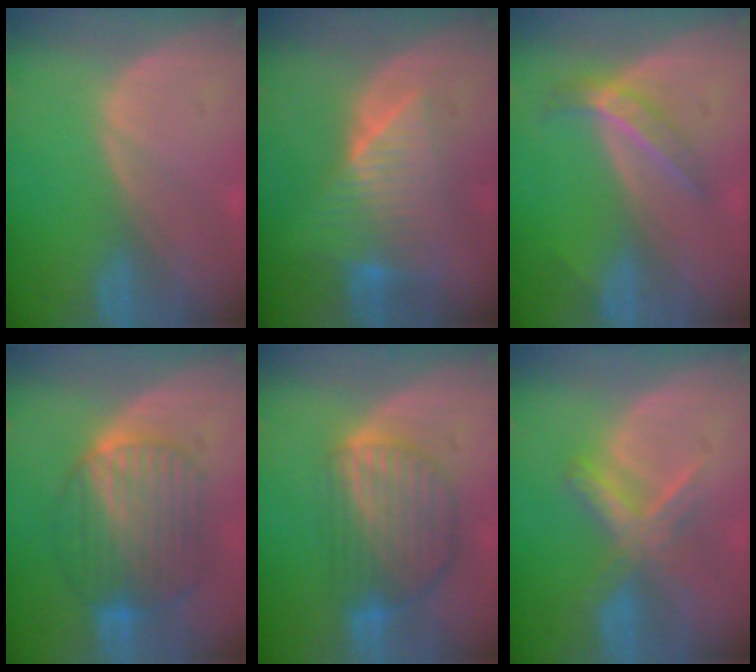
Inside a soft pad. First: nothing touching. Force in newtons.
{"total": 7.5, "press": 7.3, "slide": 2.0}
{"total": 4.5, "press": 3.9, "slide": 2.1}
{"total": 9.3, "press": 9.3, "slide": 0.6}
{"total": 9.1, "press": 7.8, "slide": 4.7}
{"total": 5.7, "press": 5.7, "slide": 0.4}